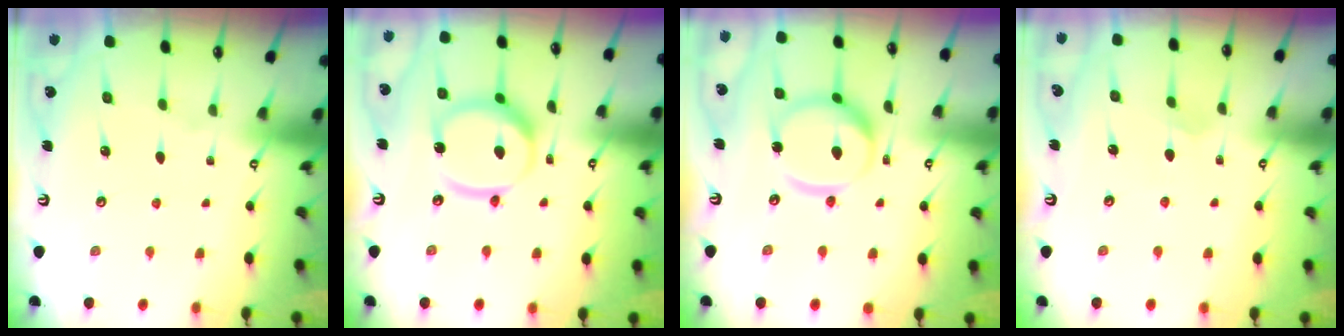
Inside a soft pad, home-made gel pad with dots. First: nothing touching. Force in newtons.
{"total": 13.0, "press": 12.9, "slide": 1.7}
{"total": 13.7, "press": 13.7, "slide": 1.3}
{"total": 3.1, "press": 3.1, "slide": 0.2}